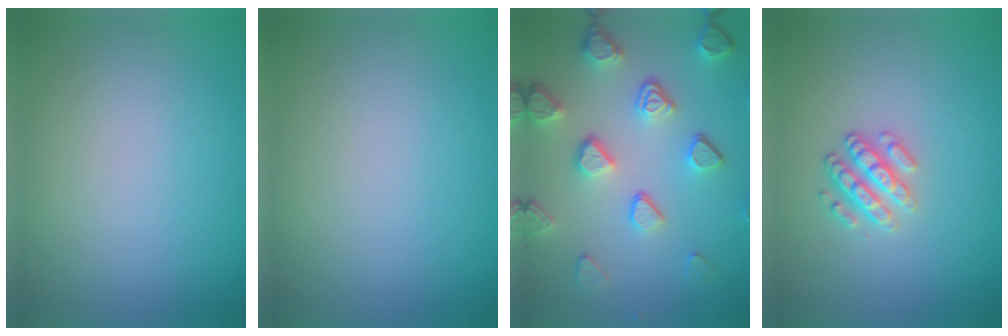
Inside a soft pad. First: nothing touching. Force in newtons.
{"total": 0.0}
{"total": 5.3, "press": 4.1, "slide": 3.4}
{"total": 2.5, "press": 2.4, "slide": 0.7}